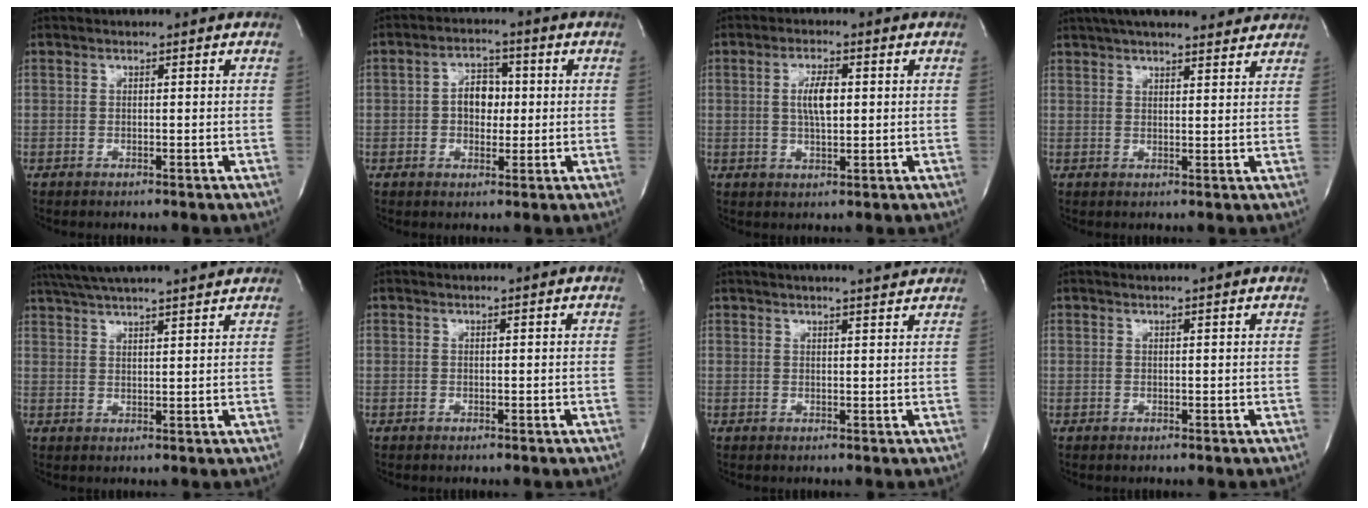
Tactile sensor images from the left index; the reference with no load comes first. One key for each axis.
{"total": 5.1, "fx": 0.1, "fy": 3.4, "fz": 3.8, "tx": -0.067, "ty": 0.013, "tz": 0.001}
{"total": 4.7, "fx": 0.6, "fy": 1.4, "fz": 4.4, "tx": -0.087, "ty": 0.003, "tz": 0.012}
{"total": 16.2, "fx": 14.1, "fy": 3.3, "fz": 7.3, "tx": -0.117, "ty": 0.041, "tz": 0.194}
{"total": 17.2, "fx": 15.4, "fy": 1.6, "fz": 7.6, "tx": -0.136, "ty": 0.043, "tz": 0.224}
{"total": 0.9, "fx": 0.8, "fy": 0.0, "fz": 0.3, "tx": -0.006, "ty": 0.006, "tz": 0.010}
{"total": 8.3, "fx": 7.5, "fy": 0.6, "fz": 3.5, "tx": -0.054, "ty": 0.016, "tz": 0.087}
{"total": 3.6, "fx": 3.4, "fy": -0.1, "fz": 1.2, "tx": -0.018, "ty": 0.018, "tz": 0.035}